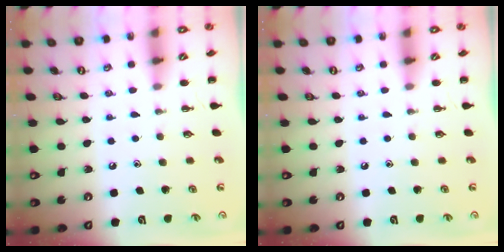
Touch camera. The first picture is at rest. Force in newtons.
{"total": 0.0}